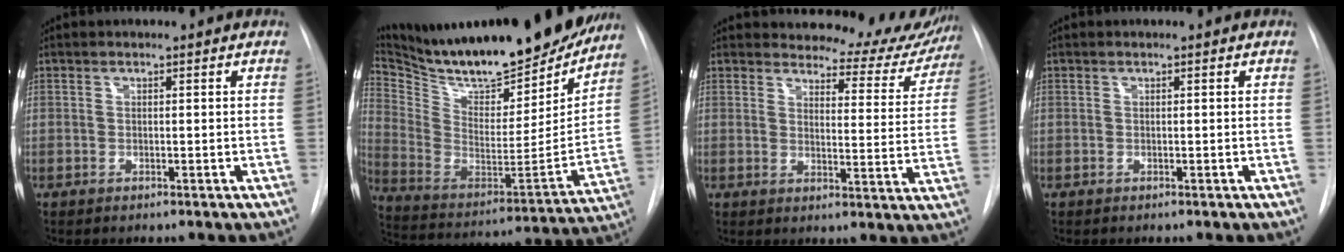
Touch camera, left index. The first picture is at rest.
{"total": 29.2, "force": [25.6, 6.0, 12.5], "torque": [-0.232, -0.060, 0.382]}
{"total": 12.6, "force": [11.9, 3.8, 1.6], "torque": [0.011, -0.041, 0.123]}
{"total": 0.0}